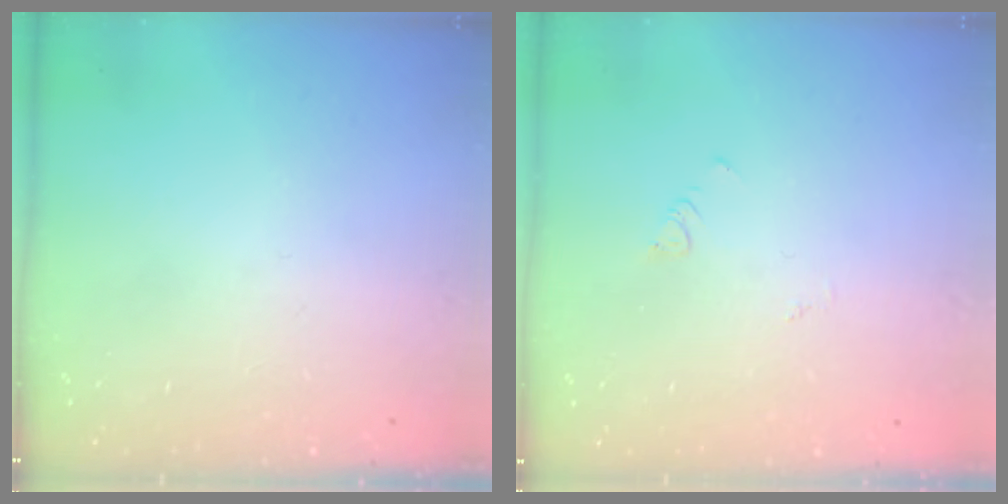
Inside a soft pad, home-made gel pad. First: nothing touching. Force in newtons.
{"total": 1.9, "press": 1.9, "slide": 0.4}